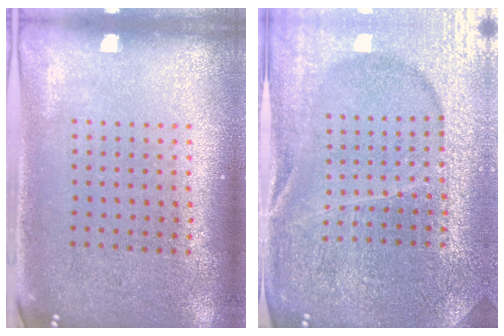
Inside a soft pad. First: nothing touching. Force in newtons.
{"total": 4.5, "press": 4.3, "slide": 1.5}